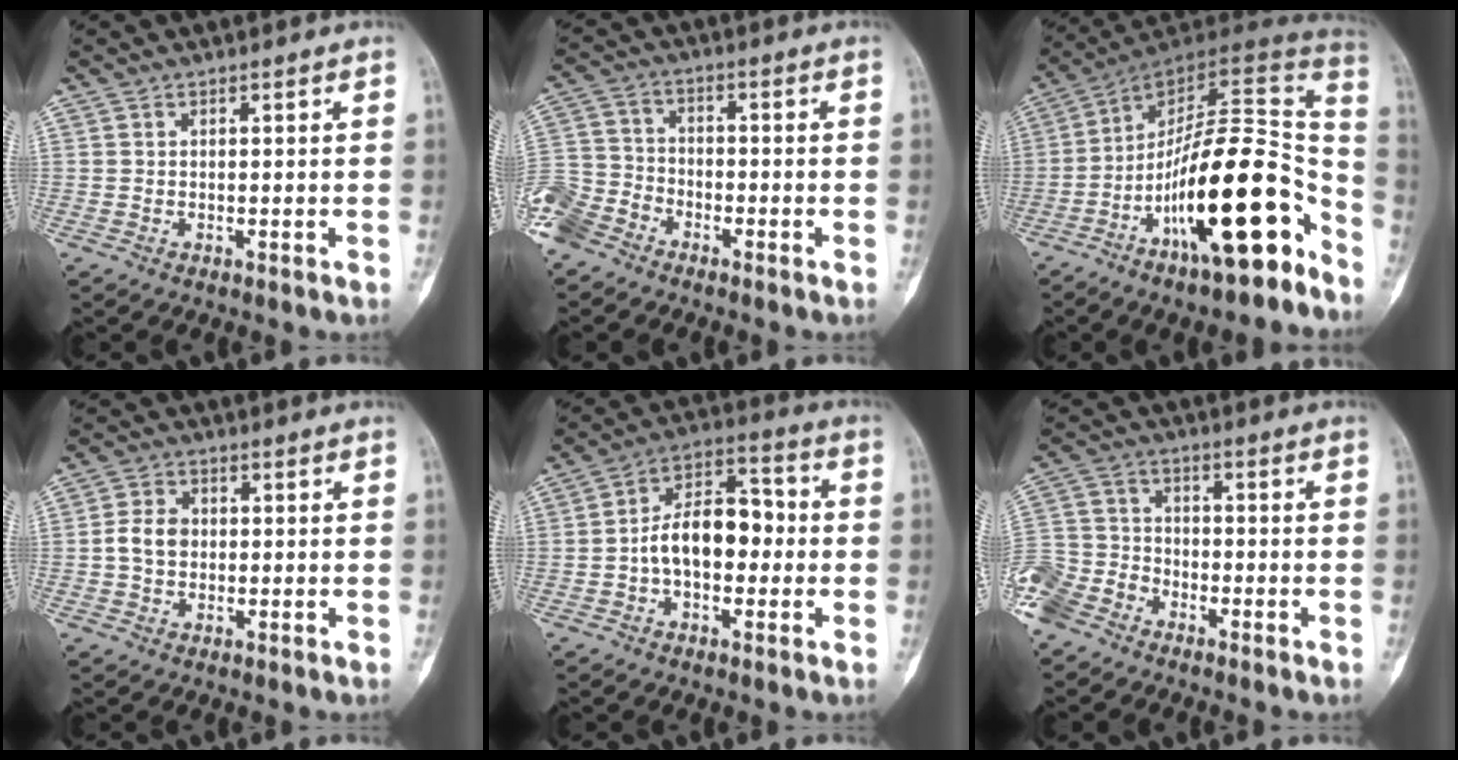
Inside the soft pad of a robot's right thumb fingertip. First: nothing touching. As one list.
[{"total": 8.7, "force": [-6.3, 5.1, 3.0], "torque": [-0.062, 0.028, -0.135]}, {"total": 24.1, "force": [-11.8, 7.5, 19.7], "torque": [-0.274, 0.091, -0.190]}, {"total": 4.9, "force": [-0.1, 3.8, 3.0], "torque": [-0.050, 0.012, -0.007]}, {"total": 12.6, "force": [-1.3, 7.7, 9.9], "torque": [-0.143, 0.044, -0.032]}, {"total": 9.6, "force": [-6.7, 5.9, 3.5], "torque": [-0.070, 0.034, -0.140]}]